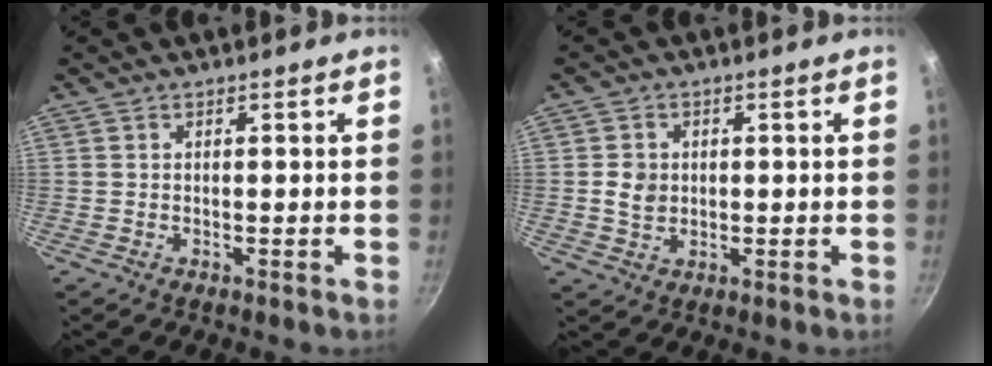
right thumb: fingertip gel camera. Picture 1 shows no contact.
{"total": 4.1, "force": [0.2, 3.4, 2.2], "torque": [-0.028, 0.004, 0.005]}